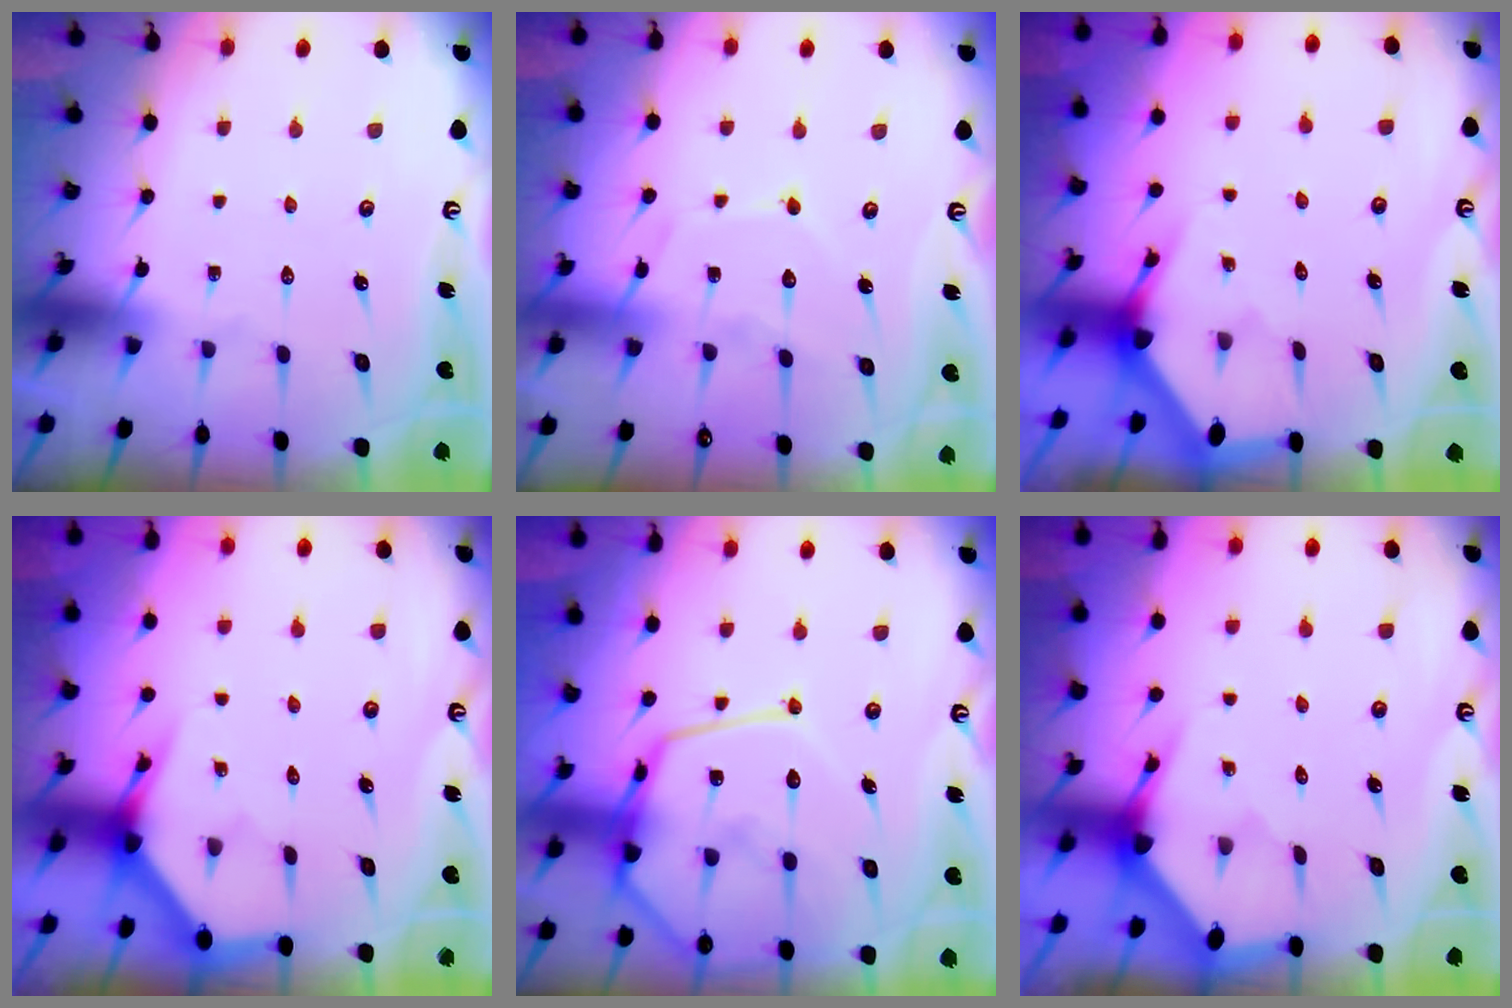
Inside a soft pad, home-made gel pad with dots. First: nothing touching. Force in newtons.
{"total": 8.5, "press": 8.5, "slide": 0.7}
{"total": 2.9, "press": 2.9, "slide": 0.2}
{"total": 4.0, "press": 4.0, "slide": 0.2}
{"total": 19.1, "press": 19.0, "slide": 1.7}
{"total": 3.2, "press": 3.2, "slide": 0.3}